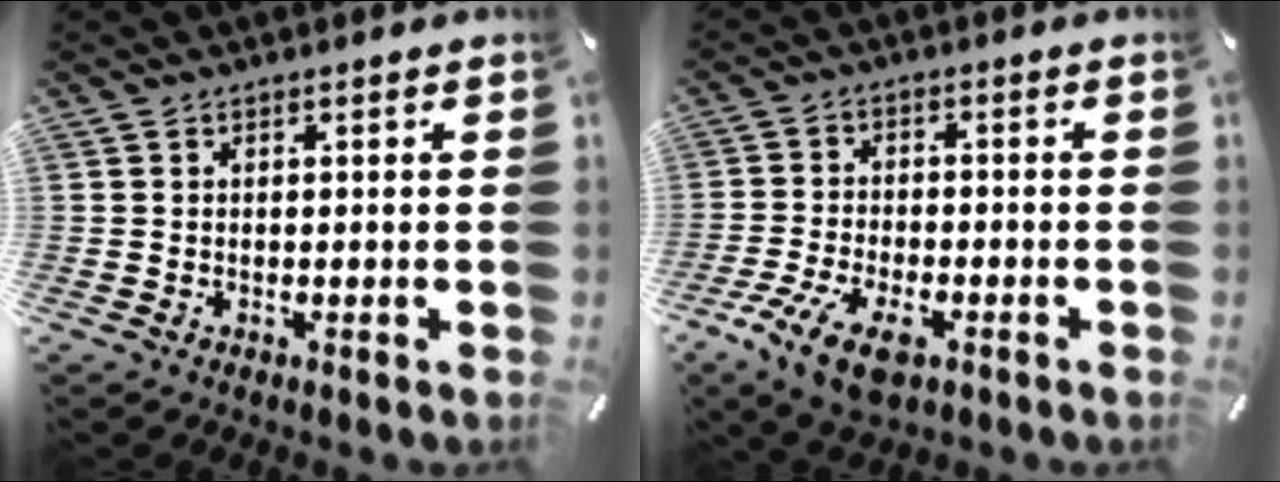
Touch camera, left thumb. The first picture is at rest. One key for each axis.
{"total": 9.0, "fx": -5.0, "fy": 4.2, "fz": 6.2, "tx": -0.139, "ty": 0.010, "tz": -0.093}